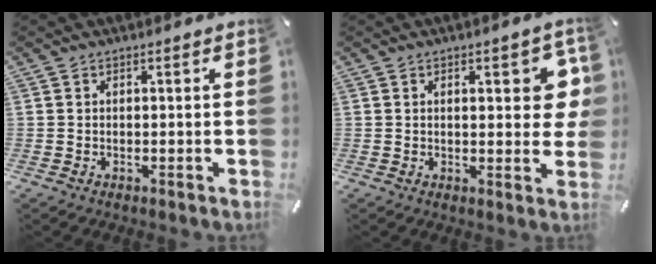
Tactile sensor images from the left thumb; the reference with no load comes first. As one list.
[{"total": 7.9, "force": [2.0, 3.4, 6.8], "torque": [-0.080, -0.008, 0.026]}]